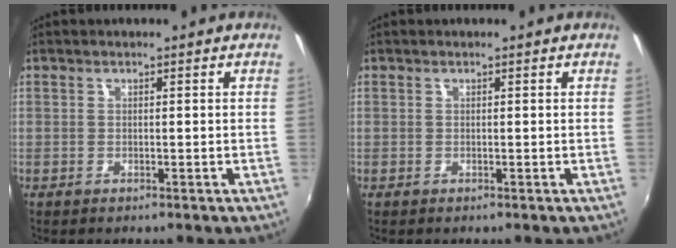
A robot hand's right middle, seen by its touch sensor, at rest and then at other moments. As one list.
[{"total": 0.0}]